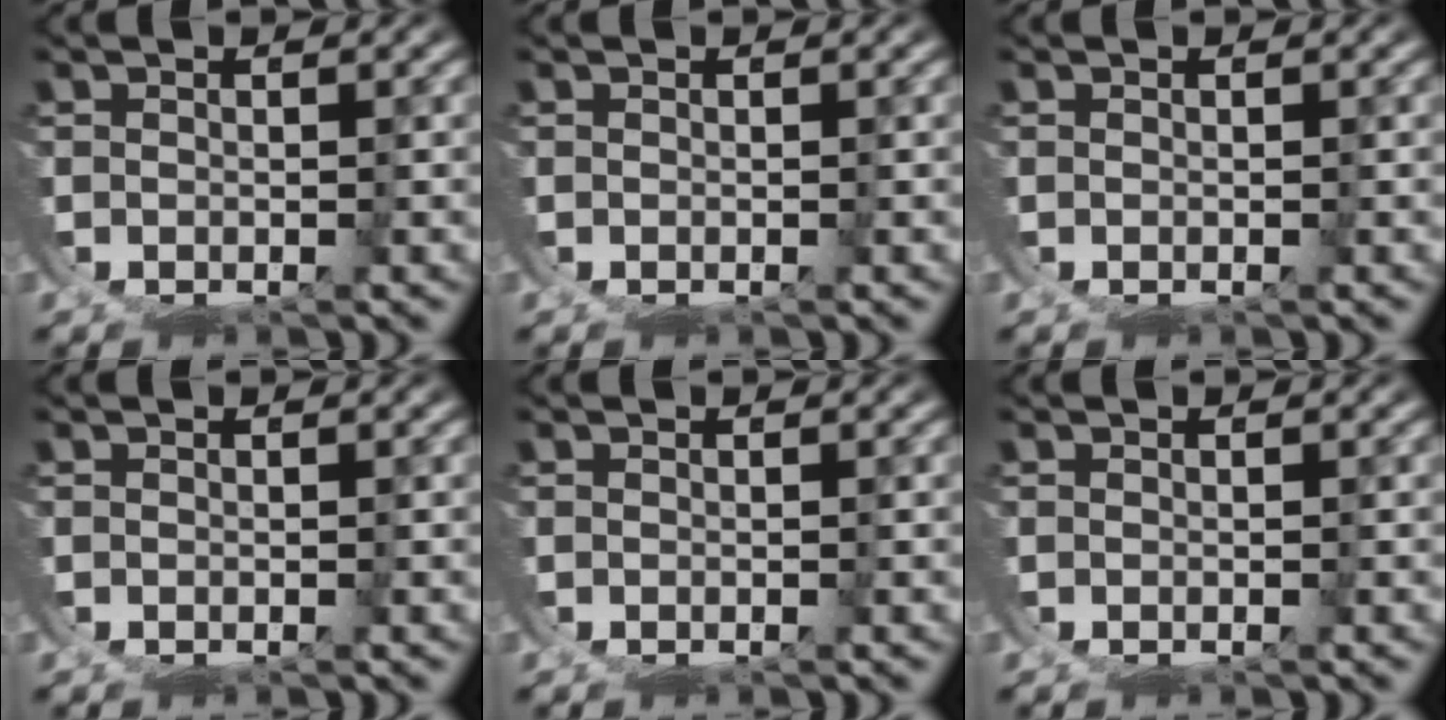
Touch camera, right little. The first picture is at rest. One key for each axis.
{"total": 0.0}
{"total": 0.0}
{"total": 0.0}
{"total": 0.0}
{"total": 0.0}